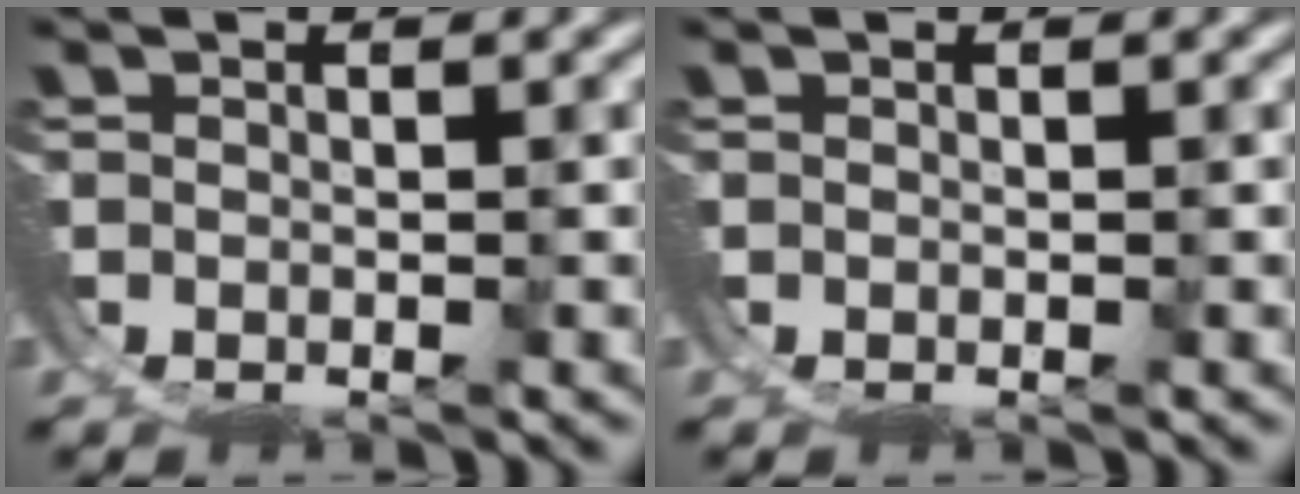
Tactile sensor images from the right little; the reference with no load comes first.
{"total": 0.0}